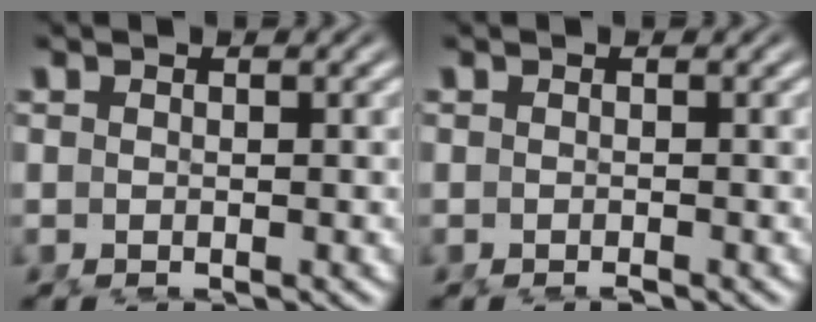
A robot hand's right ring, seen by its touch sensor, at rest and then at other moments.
{"total": 0.6, "force": [-0.5, -0.3, 0.1], "torque": [0.000, 0.000, -0.009]}